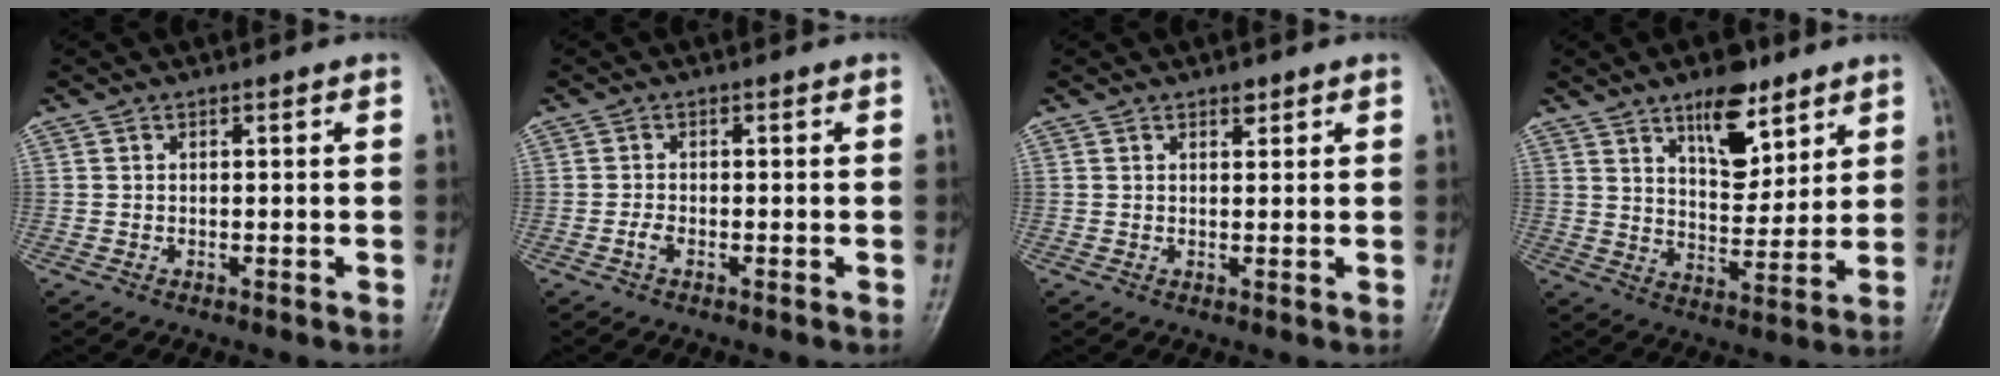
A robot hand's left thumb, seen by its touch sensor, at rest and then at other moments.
{"total": 1.4, "force": [-0.7, 0.7, 1.0], "torque": [-0.023, 0.004, -0.017]}
{"total": 1.5, "force": [1.0, 0.8, 0.8], "torque": [-0.003, -0.005, 0.014]}
{"total": 11.3, "force": [6.9, 5.3, 7.1], "torque": [-0.083, -0.046, 0.116]}